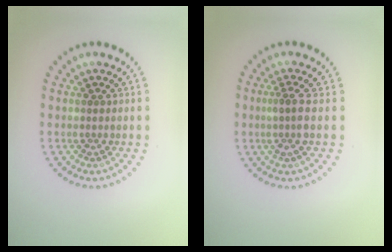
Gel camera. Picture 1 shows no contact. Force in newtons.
{"total": 1.9, "press": 1.4, "slide": 1.2}